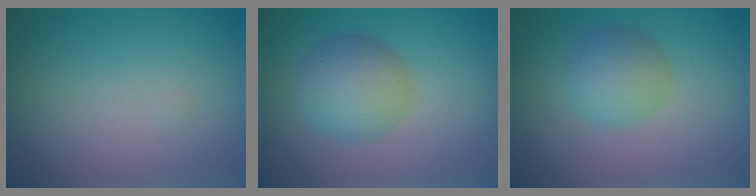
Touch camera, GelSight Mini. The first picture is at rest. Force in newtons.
{"total": 4.4, "press": 4.4, "slide": 0.1}
{"total": 3.4, "press": 3.4, "slide": 0.1}